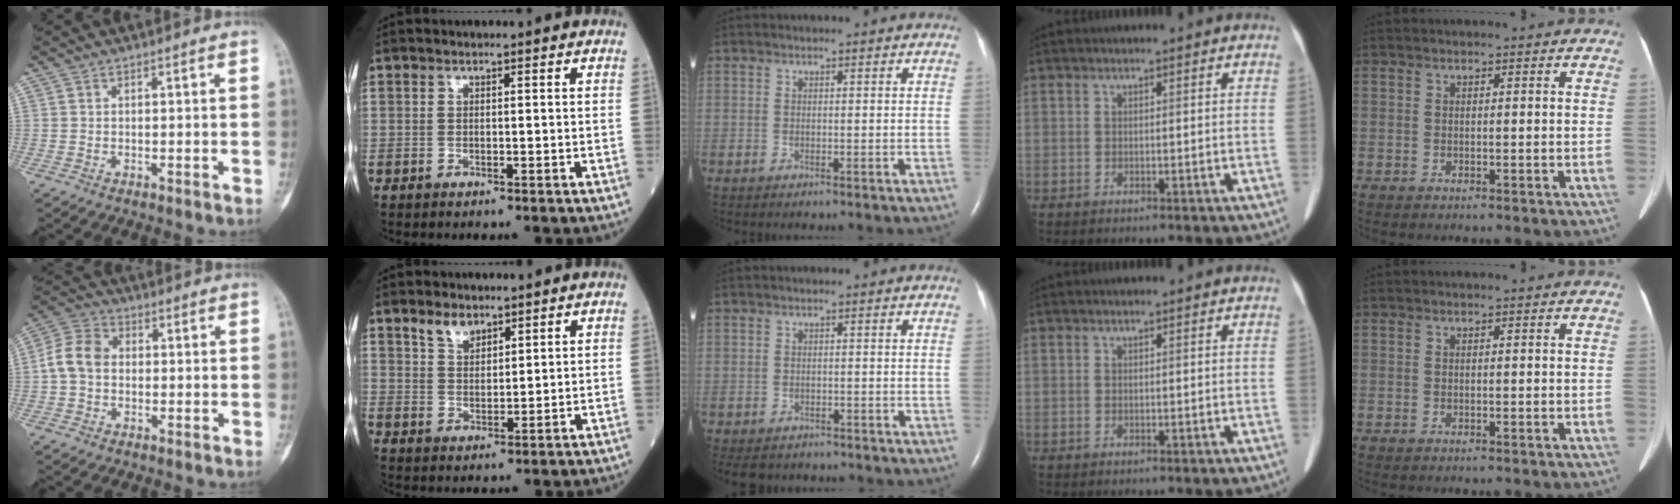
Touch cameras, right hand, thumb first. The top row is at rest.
{"thumb": {"total": 7.3, "force": [-0.2, 5.7, 4.6], "torque": [-0.085, 0.024, -0.015]}, "index": {"total": 3.8, "force": [2.9, 1.8, 1.7], "torque": [-0.034, 0.000, 0.060]}, "middle": {"total": 5.9, "force": [-5.0, 2.7, 1.5], "torque": [-0.022, -0.002, -0.065]}}